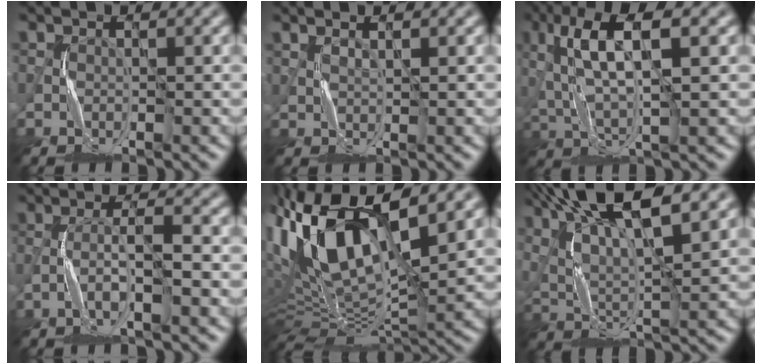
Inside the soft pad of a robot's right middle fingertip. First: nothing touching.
{"total": 1.2, "force": [1.1, 0.1, 0.3], "torque": [-0.001, -0.005, 0.017]}
{"total": 7.9, "force": [2.5, 2.6, 7.0], "torque": [-0.147, 0.012, 0.044]}
{"total": 3.1, "force": [-1.3, 0.7, 2.8], "torque": [-0.054, 0.007, -0.028]}
{"total": 14.7, "force": [4.9, 5.7, 12.6], "torque": [-0.253, 0.007, 0.093]}
{"total": 11.8, "force": [7.3, 3.1, 8.7], "torque": [-0.172, 0.013, 0.113]}